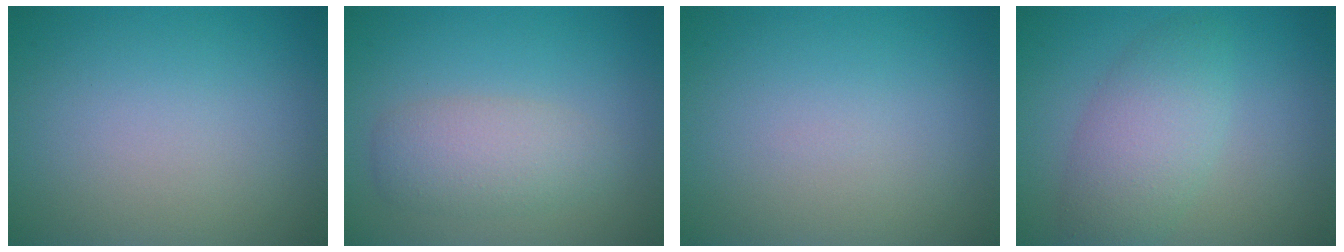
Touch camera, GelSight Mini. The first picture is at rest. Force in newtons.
{"total": 3.4, "press": 3.3, "slide": 0.4}
{"total": 0.0}
{"total": 4.5, "press": 4.5, "slide": 0.2}